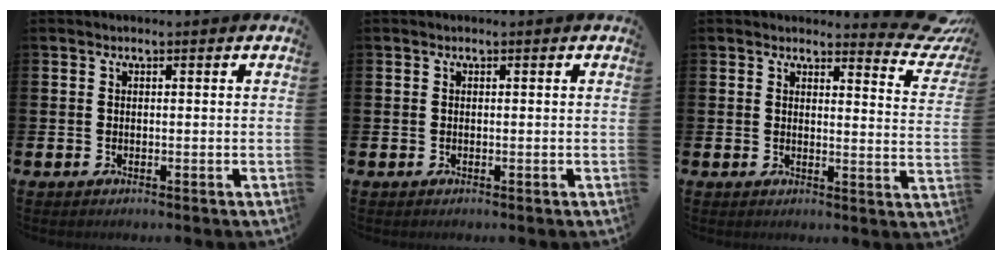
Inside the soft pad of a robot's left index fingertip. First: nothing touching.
{"total": 0.0}
{"total": 4.0, "force": [3.8, 1.0, 1.0], "torque": [-0.002, -0.042, 0.058]}